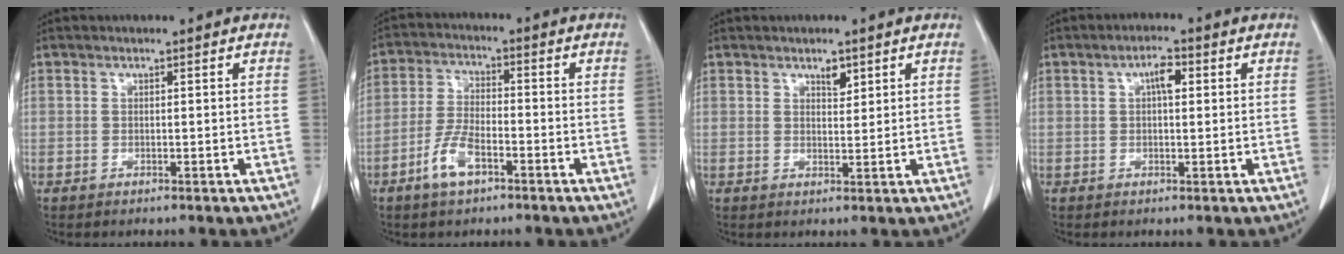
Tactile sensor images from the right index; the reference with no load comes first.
{"total": 6.5, "force": [-3.6, 2.4, 4.8], "torque": [-0.104, 0.001, -0.070]}
{"total": 2.1, "force": [1.4, 0.9, 1.2], "torque": [-0.019, -0.005, 0.024]}
{"total": 3.0, "force": [0.8, 1.1, 2.7], "torque": [-0.049, 0.007, 0.011]}